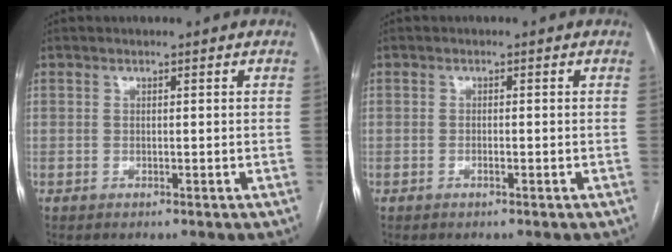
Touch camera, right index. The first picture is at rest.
{"total": 0.8, "force": [-0.4, 0.1, 0.7], "torque": [-0.015, 0.000, -0.006]}